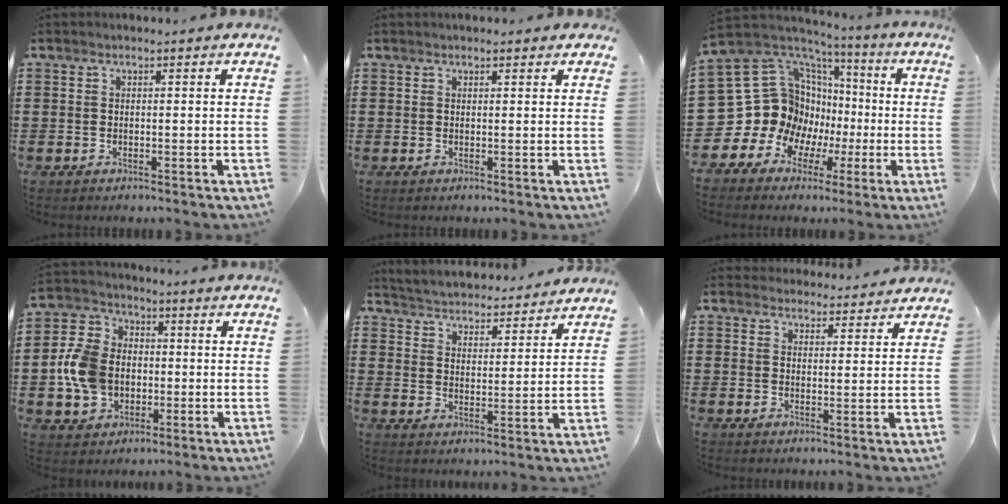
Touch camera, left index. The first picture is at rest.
{"total": 0.9, "force": [0.8, 0.3, 0.3], "torque": [-0.007, 0.004, 0.016]}
{"total": 16.7, "force": [-0.9, 15.4, 6.3], "torque": [-0.186, -0.031, 0.012]}
{"total": 9.1, "force": [-1.1, 7.5, 5.0], "torque": [-0.128, 0.019, -0.019]}
{"total": 3.9, "force": [3.8, 0.1, -0.3], "torque": [-0.019, -0.033, 0.062]}
{"total": 3.5, "force": [3.5, 0.6, 0.1], "torque": [-0.013, -0.012, 0.066]}